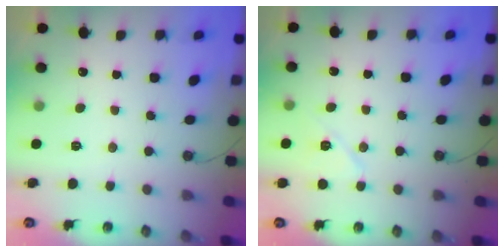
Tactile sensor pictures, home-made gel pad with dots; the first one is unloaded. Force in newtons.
{"total": 8.2, "press": 7.7, "slide": 2.8}